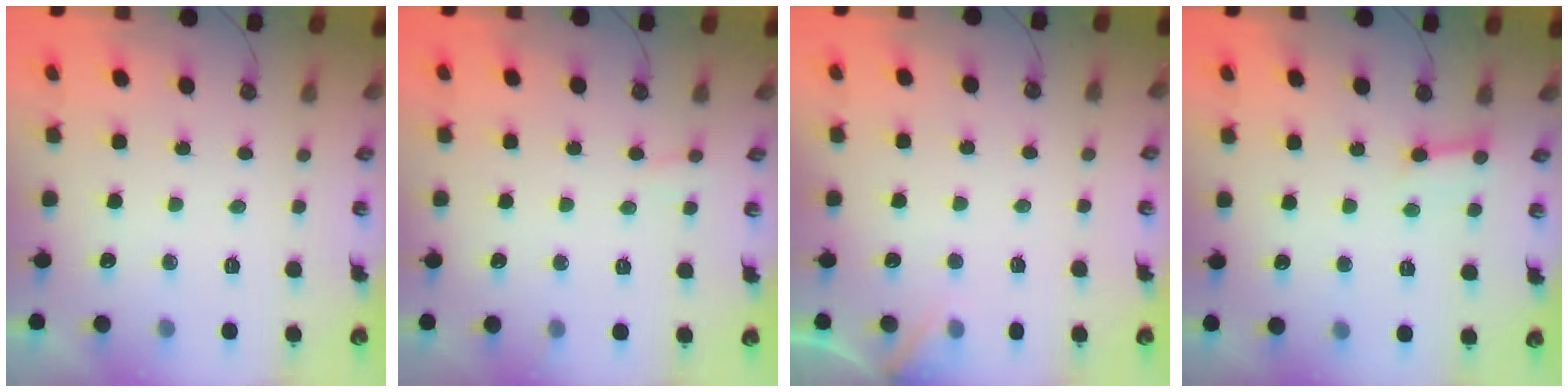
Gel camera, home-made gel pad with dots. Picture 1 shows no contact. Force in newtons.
{"total": 4.6, "press": 4.5, "slide": 0.5}
{"total": 5.4, "press": 5.4, "slide": 0.7}
{"total": 3.1, "press": 3.1, "slide": 0.1}